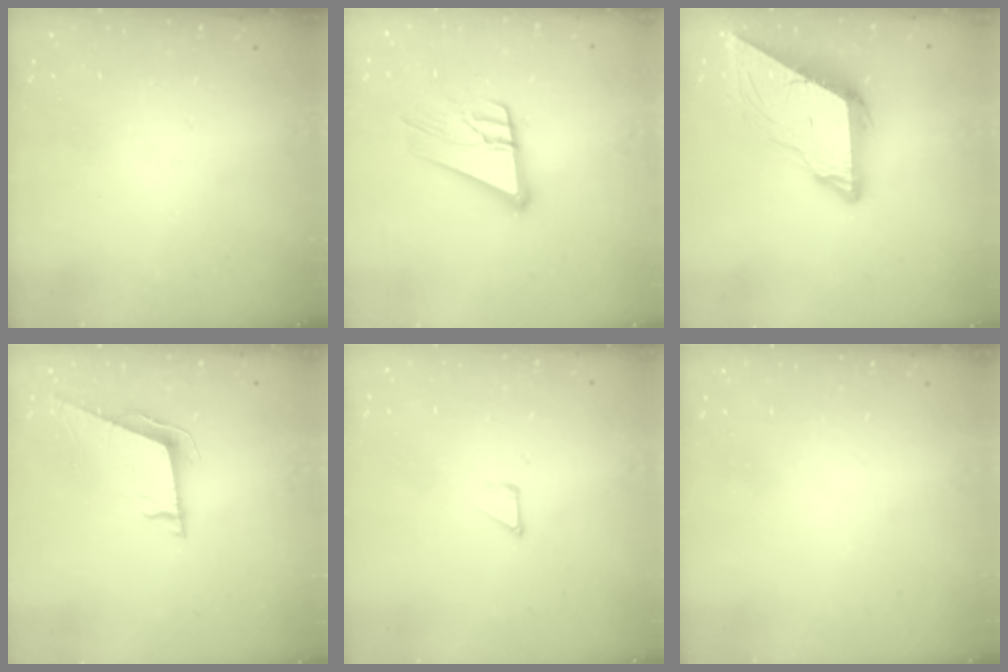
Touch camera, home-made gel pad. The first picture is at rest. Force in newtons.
{"total": 14.1, "press": 13.9, "slide": 2.4}
{"total": 9.3, "press": 9.2, "slide": 0.8}
{"total": 8.4, "press": 7.9, "slide": 2.9}
{"total": 1.2, "press": 1.2, "slide": 0.0}
{"total": 0.0}